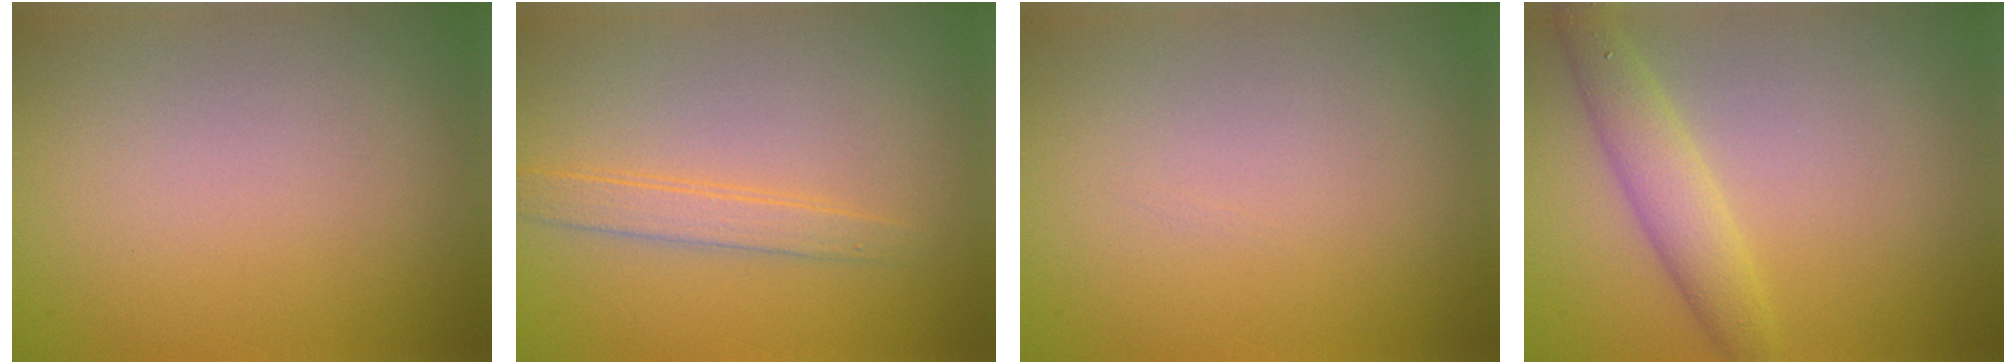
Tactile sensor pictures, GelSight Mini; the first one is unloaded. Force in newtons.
{"total": 2.1, "press": 2.1, "slide": 0.1}
{"total": 0.0}
{"total": 3.2, "press": 3.2, "slide": 0.0}